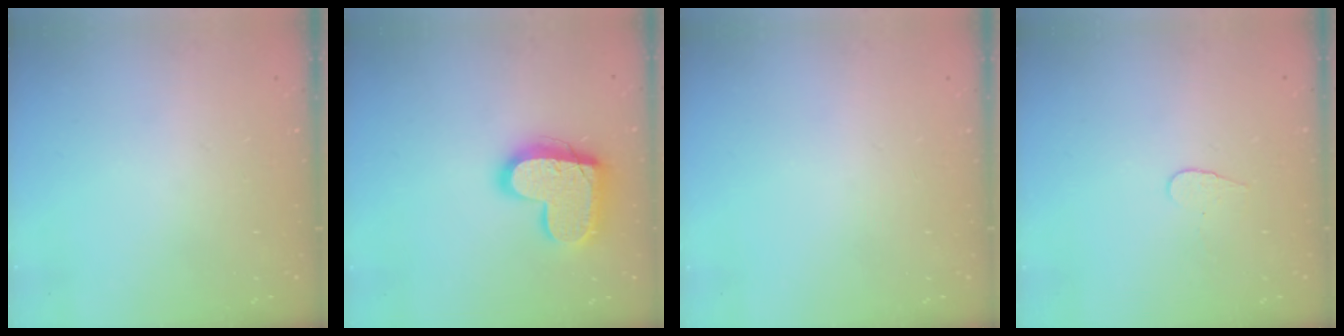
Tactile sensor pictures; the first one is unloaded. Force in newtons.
{"total": 17.3, "press": 17.3, "slide": 1.2}
{"total": 0.0}
{"total": 3.6, "press": 3.6, "slide": 0.3}